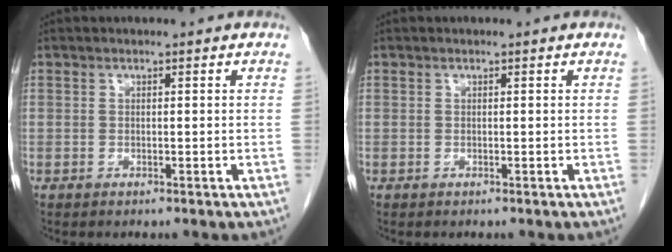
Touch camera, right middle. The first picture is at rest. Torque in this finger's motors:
{"motor_torque": [-0.02, 0.02, 0.00, -0.01]}